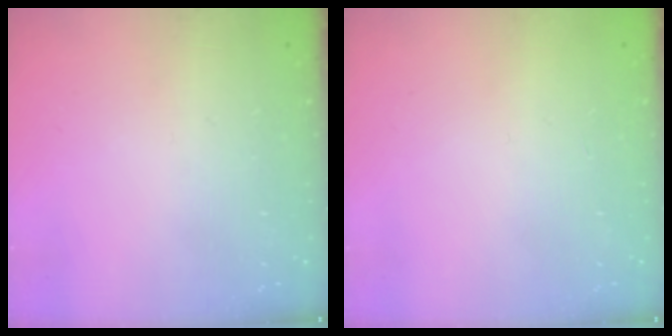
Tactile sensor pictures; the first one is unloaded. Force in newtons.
{"total": 0.0}